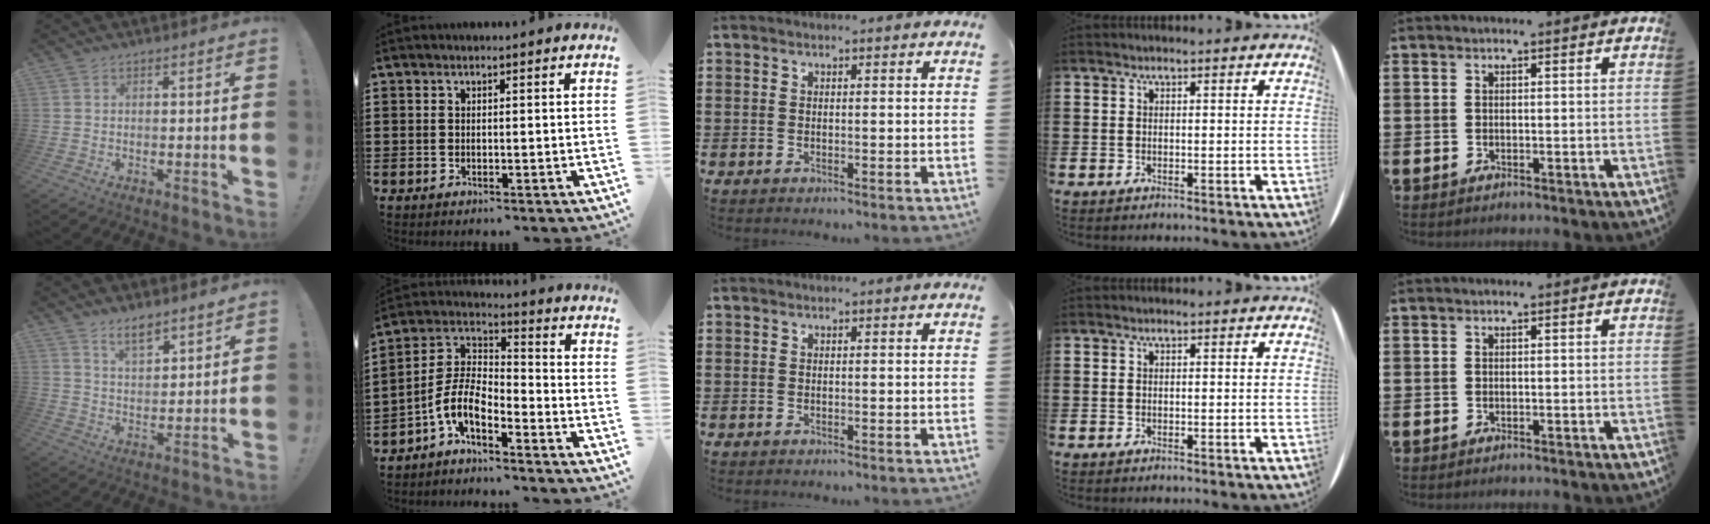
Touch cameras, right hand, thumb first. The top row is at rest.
{"thumb": {"total": 6.6, "force": [5.6, 1.9, 2.9], "torque": [-0.048, -0.038, 0.101]}, "index": {"total": 6.7, "force": [-4.4, 2.4, 4.4], "torque": [-0.126, -0.021, -0.097]}}